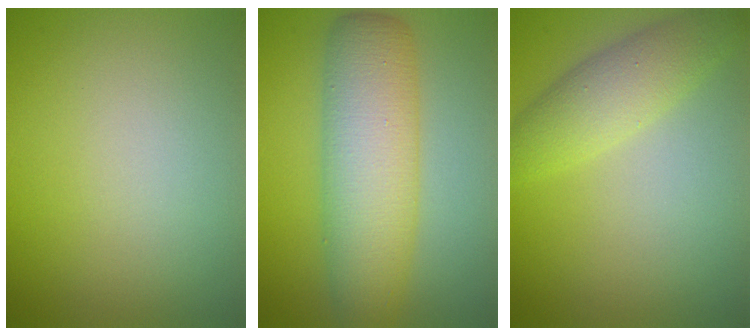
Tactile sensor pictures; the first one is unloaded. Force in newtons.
{"total": 7.6, "press": 7.6, "slide": 0.1}
{"total": 3.7, "press": 3.7, "slide": 0.2}